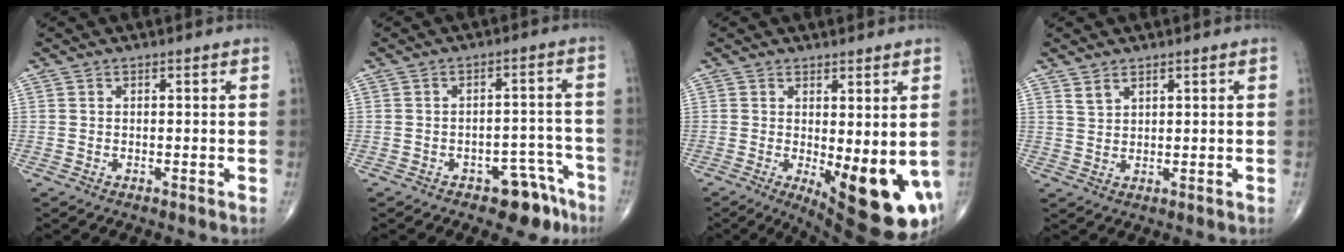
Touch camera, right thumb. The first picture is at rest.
{"total": 7.4, "force": [-5.0, 3.9, 3.8], "torque": [-0.016, 0.049, -0.063]}
{"total": 13.9, "force": [-2.6, 4.8, 12.8], "torque": [-0.163, -0.029, -0.020]}
{"total": 2.3, "force": [1.8, 1.1, 1.0], "torque": [-0.012, -0.010, 0.039]}